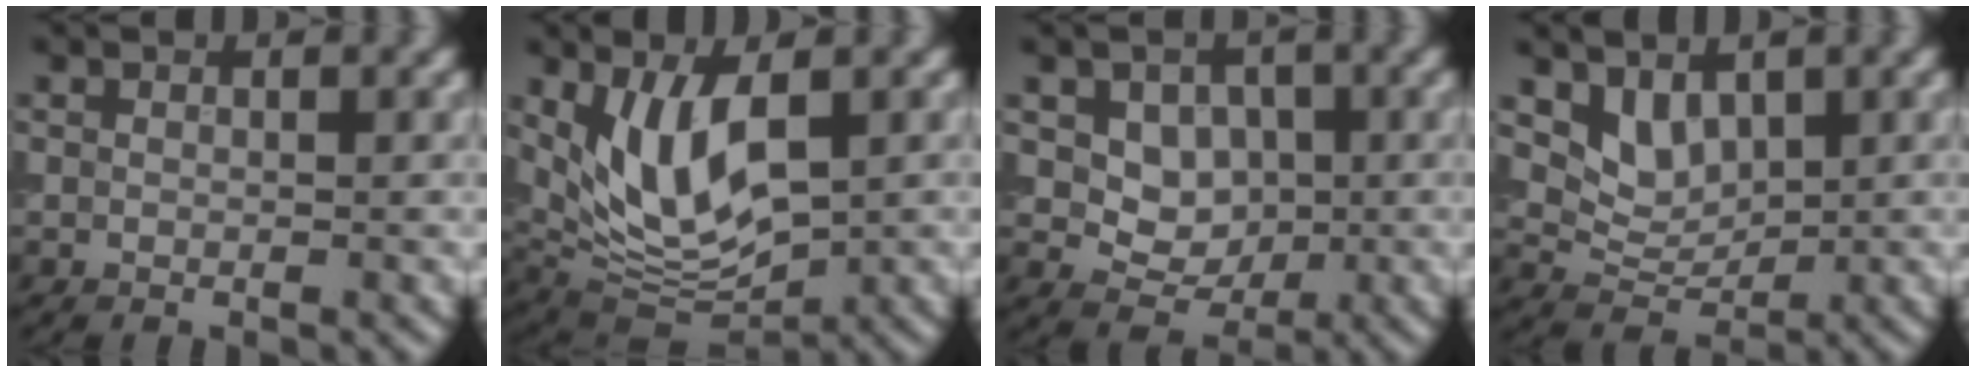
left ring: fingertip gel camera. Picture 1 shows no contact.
{"total": 7.0, "force": [1.3, 3.5, 5.9], "torque": [-0.125, -0.013, 0.031]}
{"total": 3.7, "force": [0.4, 2.9, 2.3], "torque": [-0.033, -0.004, 0.006]}
{"total": 2.8, "force": [1.5, 1.8, 1.5], "torque": [-0.029, -0.011, 0.034]}